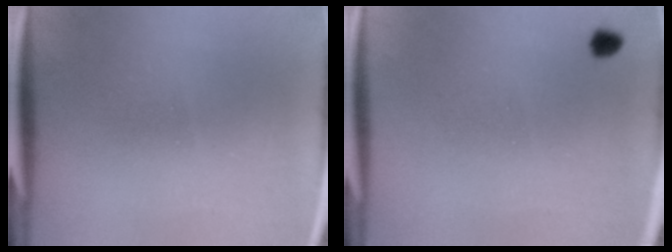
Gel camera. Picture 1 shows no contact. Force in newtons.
{"total": 1.4}